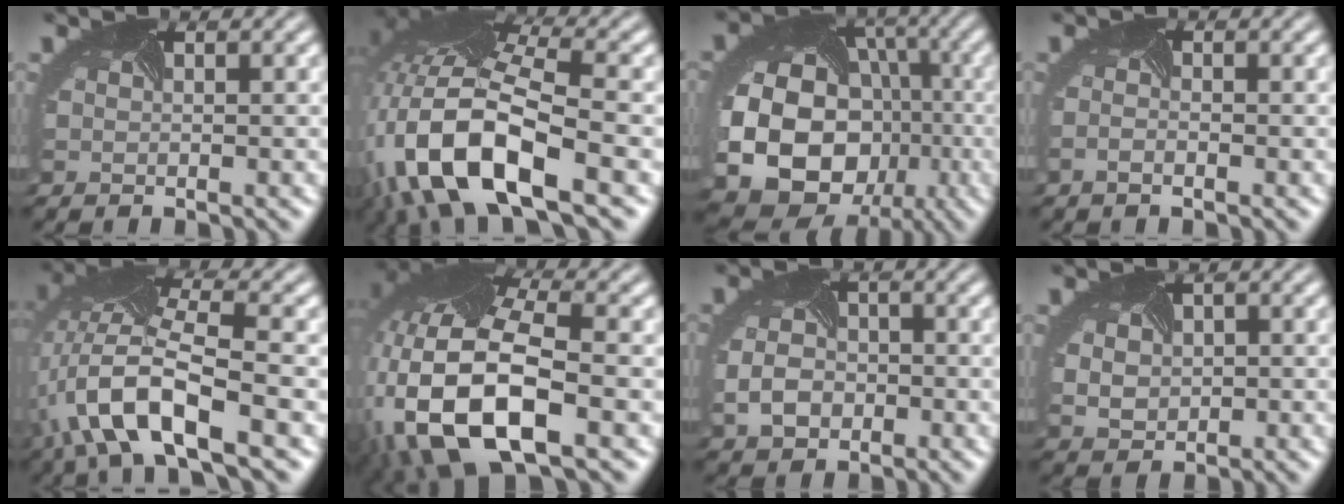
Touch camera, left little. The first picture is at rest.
{"total": 14.3, "force": [-4.6, 6.2, 12.1], "torque": [-0.267, -0.002, -0.077]}
{"total": 20.7, "force": [-4.7, 17.8, 9.4], "torque": [-0.228, -0.053, -0.077]}
{"total": 1.0, "force": [-0.9, -0.2, 0.2], "torque": [-0.012, -0.009, -0.010]}
{"total": 9.9, "force": [-4.0, 3.2, 8.5], "torque": [-0.183, -0.001, -0.076]}
{"total": 14.6, "force": [-4.5, 7.0, 12.0], "torque": [-0.264, -0.006, -0.077]}
{"total": 2.6, "force": [-1.1, 1.9, 1.5], "torque": [-0.041, -0.009, -0.017]}
{"total": 2.4, "force": [0.1, 2.1, 1.1], "torque": [-0.030, 0.001, 0.013]}